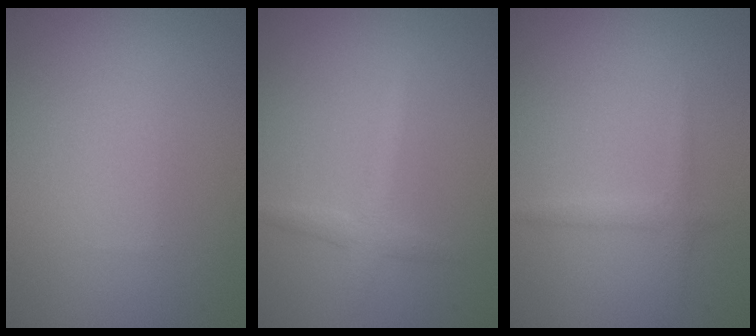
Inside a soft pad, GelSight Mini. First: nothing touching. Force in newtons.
{"total": 1.8, "press": 1.8, "slide": 0.1}
{"total": 1.3, "press": 1.3, "slide": 0.1}